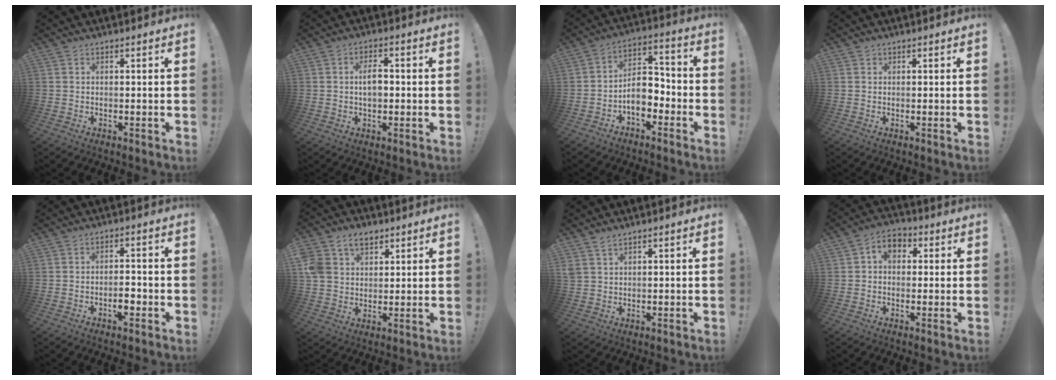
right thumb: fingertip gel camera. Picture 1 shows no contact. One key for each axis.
{"total": 5.3, "fx": 0.1, "fy": 3.1, "fz": 4.3, "tx": -0.064, "ty": 0.003, "tz": -0.004}
{"total": 8.8, "fx": -3.7, "fy": 6.1, "fz": 5.1, "tx": -0.078, "ty": 0.017, "tz": -0.064}
{"total": 0.5, "fx": 0.3, "fy": 0.4, "fz": -0.1, "tx": 0.007, "ty": -0.003, "tz": 0.005}
{"total": 1.9, "fx": -1.2, "fy": 0.8, "fz": 1.3, "tx": -0.012, "ty": 0.001, "tz": -0.021}
{"total": 9.6, "fx": 5.2, "fy": 7.1, "fz": 3.9, "tx": -0.066, "ty": -0.015, "tz": 0.103}
{"total": 2.7, "fx": 2.2, "fy": 1.2, "fz": 1.1, "tx": -0.026, "ty": -0.010, "tz": 0.044}
{"total": 5.9, "fx": 1.1, "fy": 4.8, "fz": 3.3, "tx": -0.053, "ty": 0.006, "tz": 0.023}